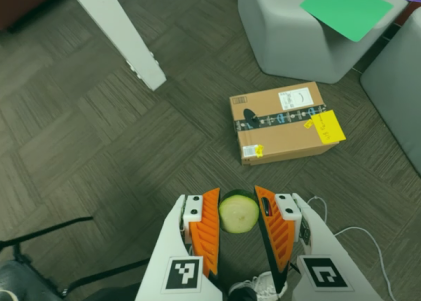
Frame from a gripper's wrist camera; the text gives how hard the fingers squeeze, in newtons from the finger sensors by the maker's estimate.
{"total": 11.8, "left": 13.2, "right": 10.4}